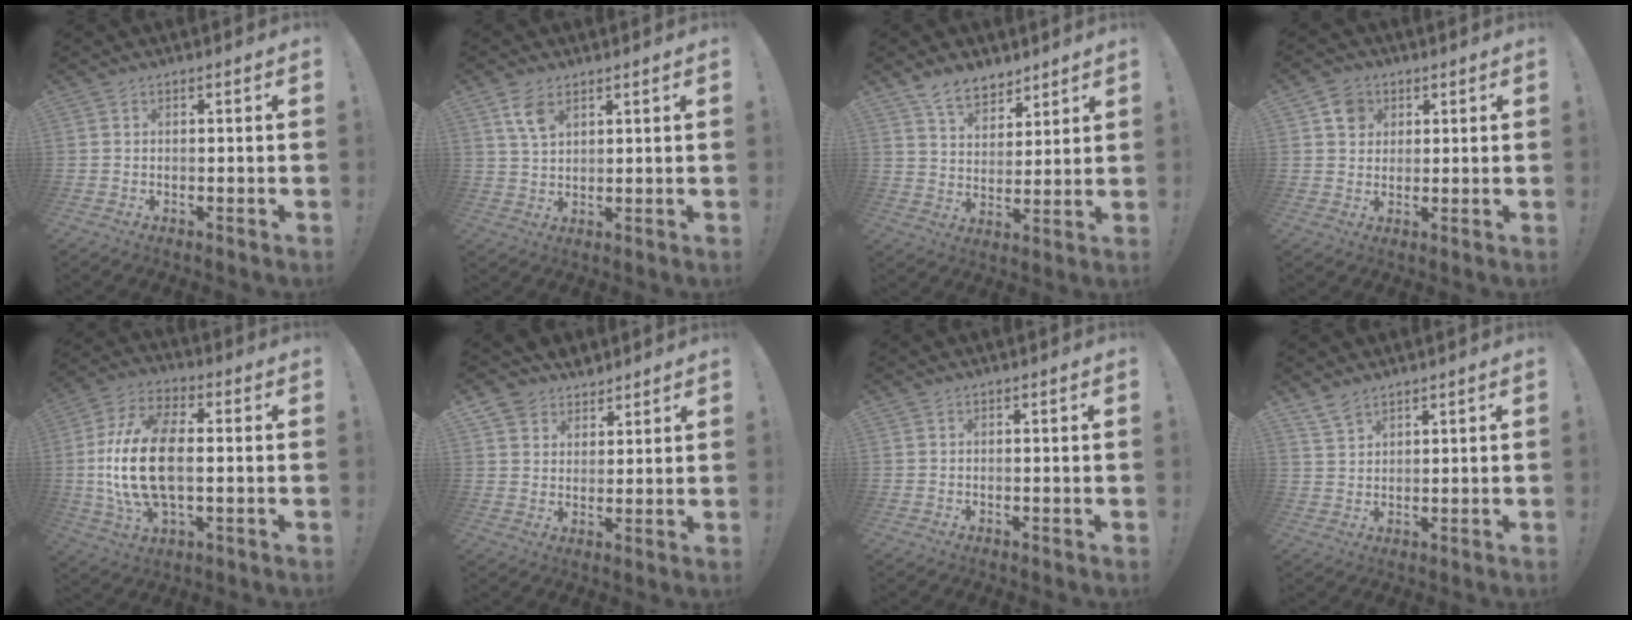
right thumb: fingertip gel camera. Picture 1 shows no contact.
{"total": 6.2, "force": [3.5, 3.0, 4.0], "torque": [-0.076, -0.013, 0.066]}
{"total": 9.4, "force": [7.3, 5.1, 3.0], "torque": [-0.054, -0.045, 0.142]}
{"total": 5.9, "force": [2.4, 5.2, 1.5], "torque": [-0.017, -0.003, 0.046]}
{"total": 19.0, "force": [-0.3, 10.2, 16.0], "torque": [-0.318, 0.000, -0.002]}
{"total": 6.4, "force": [4.9, 4.1, -0.2], "torque": [0.001, -0.037, 0.096]}
{"total": 0.0}
{"total": 4.3, "force": [3.6, 1.5, 1.7], "torque": [-0.032, -0.022, 0.069]}